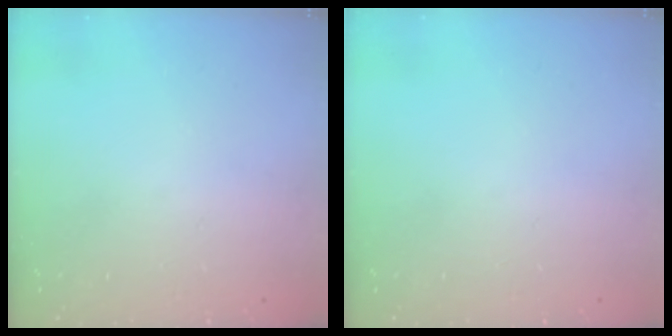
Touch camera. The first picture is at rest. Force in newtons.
{"total": 0.0}